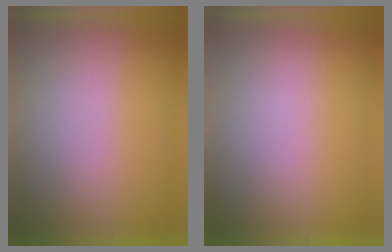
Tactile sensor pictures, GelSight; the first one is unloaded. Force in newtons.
{"total": 0.0}